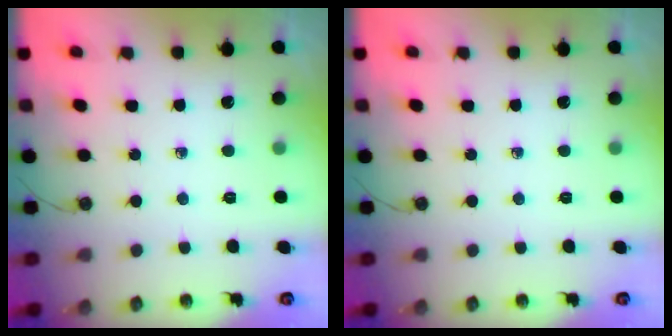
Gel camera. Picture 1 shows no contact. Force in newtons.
{"total": 0.0}